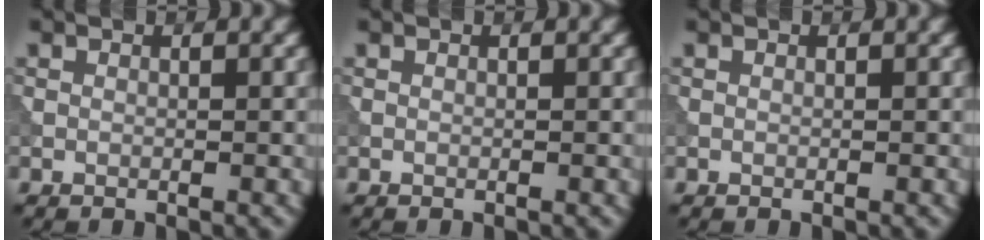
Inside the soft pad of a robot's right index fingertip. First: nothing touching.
{"total": 0.0}
{"total": 0.0}